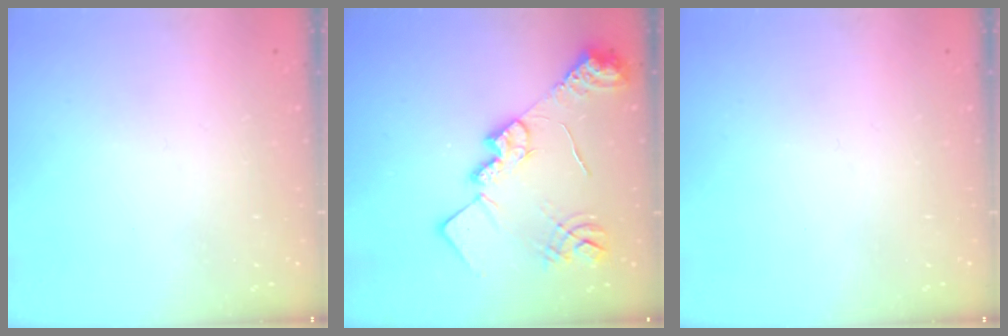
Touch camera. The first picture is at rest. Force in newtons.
{"total": 17.6, "press": 17.5, "slide": 1.1}
{"total": 0.0}